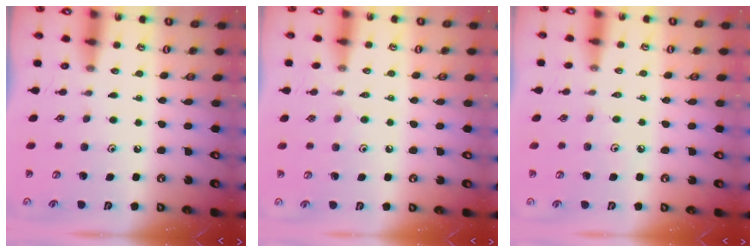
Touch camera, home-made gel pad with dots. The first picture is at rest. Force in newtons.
{"total": 3.4, "press": 3.4, "slide": 0.6}
{"total": 2.9, "press": 2.8, "slide": 0.5}